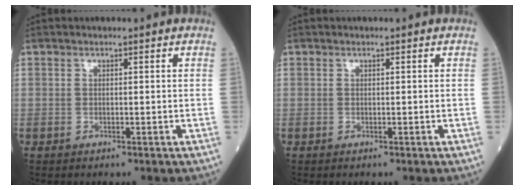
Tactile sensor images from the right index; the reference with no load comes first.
{"total": 0.0}